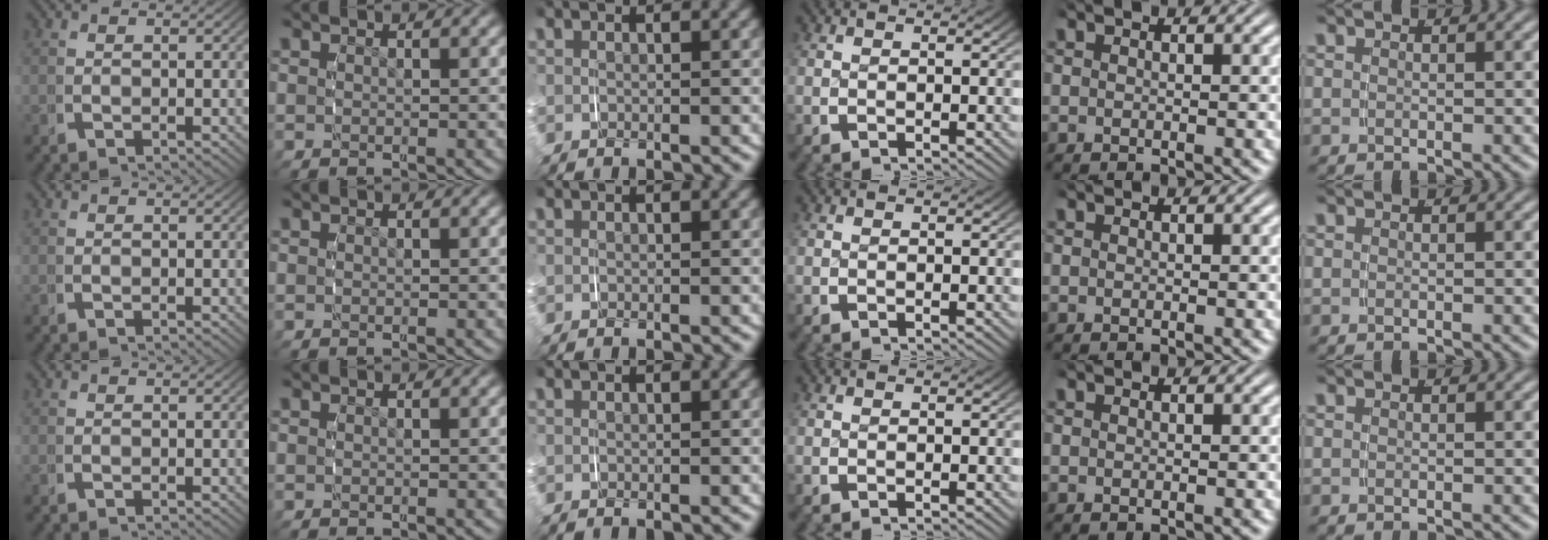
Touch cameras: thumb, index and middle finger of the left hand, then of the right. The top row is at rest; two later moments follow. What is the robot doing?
{"motion": "grasp_and_lifting", "object": "string"}